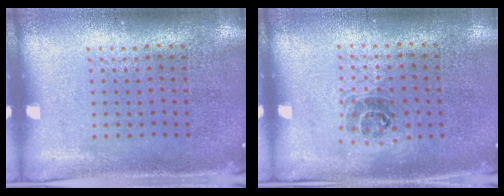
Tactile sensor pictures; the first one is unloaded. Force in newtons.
{"total": 1.1, "press": 0.9, "slide": 0.6}